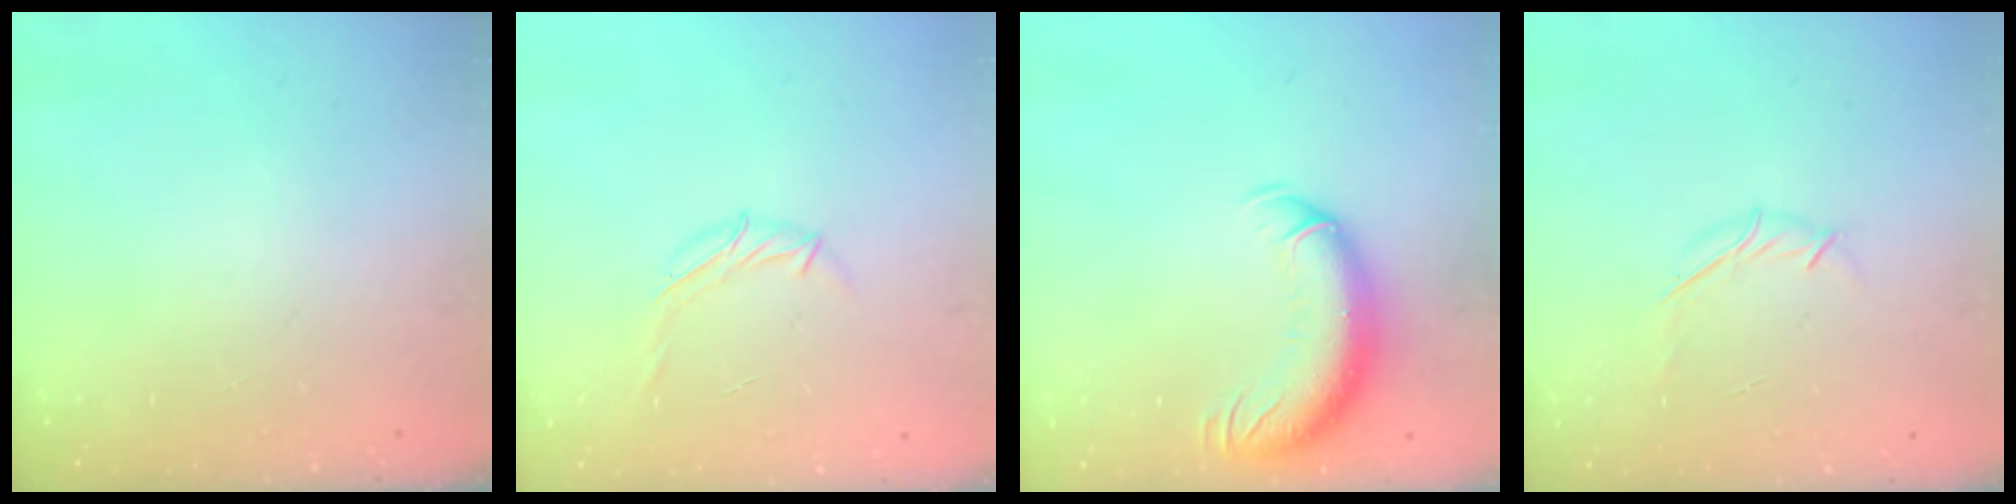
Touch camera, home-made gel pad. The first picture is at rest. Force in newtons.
{"total": 6.4, "press": 6.3, "slide": 1.4}
{"total": 13.5, "press": 13.2, "slide": 2.9}
{"total": 3.9, "press": 3.8, "slide": 0.8}